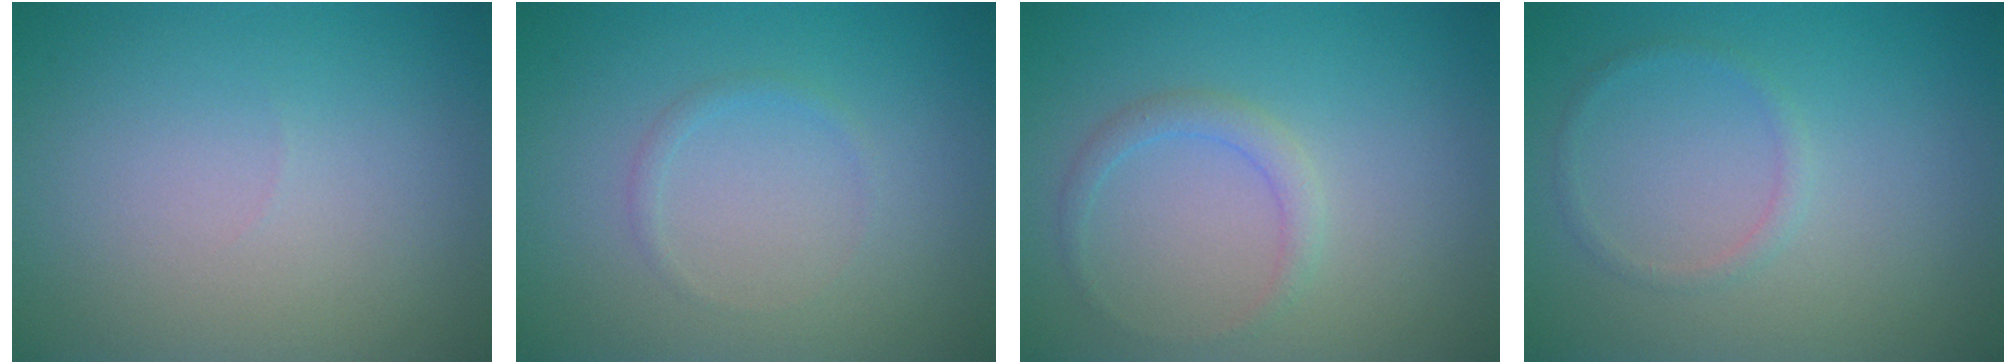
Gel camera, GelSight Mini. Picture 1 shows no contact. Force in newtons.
{"total": 0.7, "press": 0.7, "slide": 0.0}
{"total": 1.5, "press": 1.5, "slide": 0.0}
{"total": 1.0, "press": 0.9, "slide": 0.2}